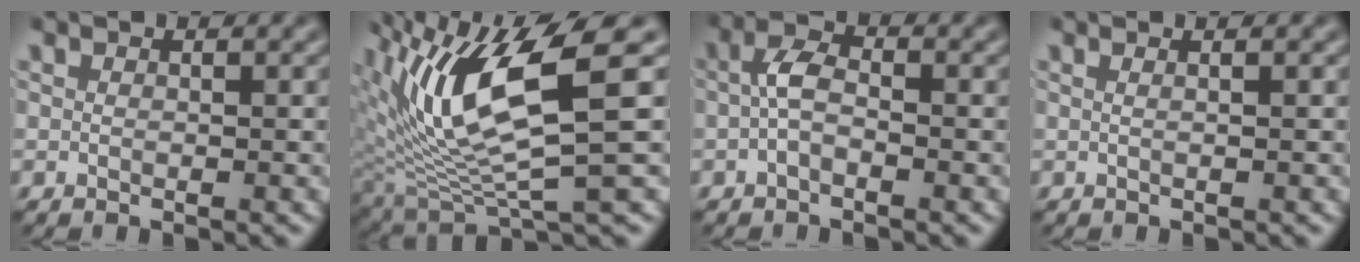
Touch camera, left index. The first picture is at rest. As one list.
[{"total": 11.0, "force": [3.6, 2.8, 10.1], "torque": [-0.193, -0.002, 0.074]}, {"total": 2.4, "force": [-0.5, 1.3, 2.0], "torque": [-0.044, 0.010, -0.017]}, {"total": 2.1, "force": [0.8, 1.0, 1.6], "torque": [0.000, 0.000, -0.017]}]